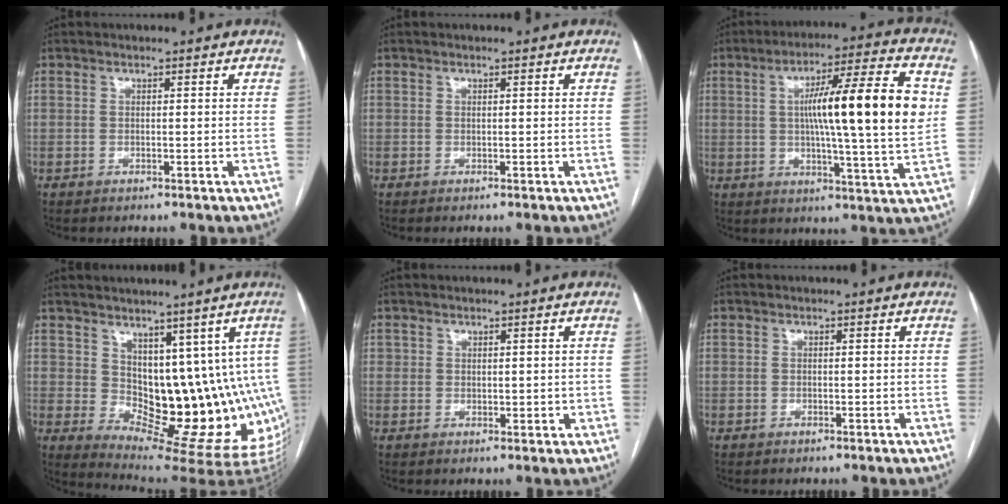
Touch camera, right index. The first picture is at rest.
{"total": 0.0}
{"total": 17.9, "force": [2.7, 0.4, 17.7], "torque": [-0.273, 0.009, 0.030]}
{"total": 13.1, "force": [3.7, 6.8, 10.6], "torque": [-0.131, -0.004, 0.072]}
{"total": 1.7, "force": [0.6, 1.4, 0.6], "torque": [-0.005, -0.003, 0.011]}
{"total": 0.0}